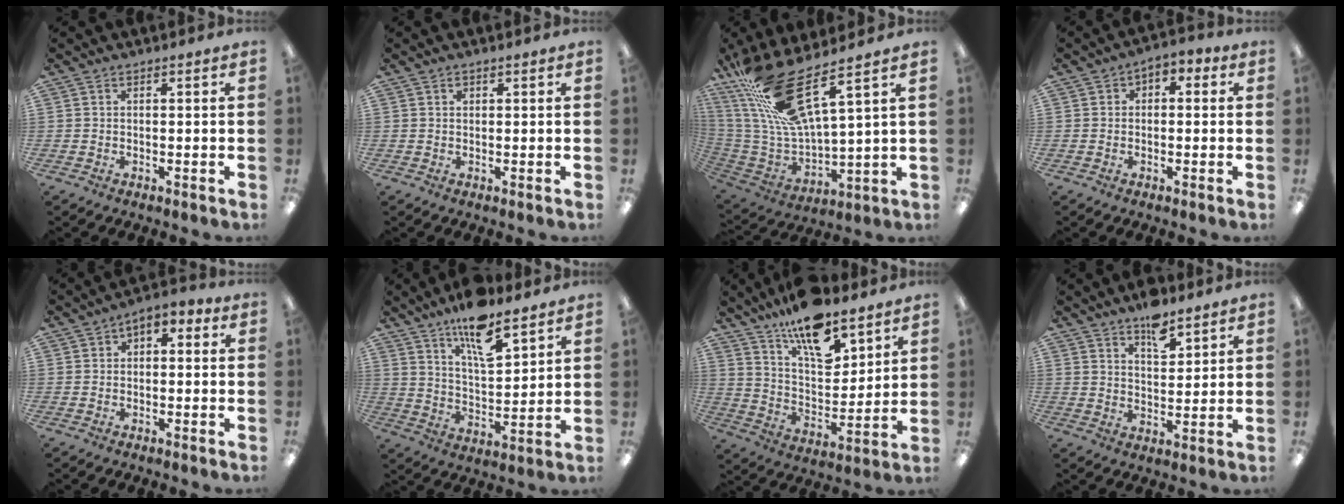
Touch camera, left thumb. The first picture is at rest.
{"total": 1.0, "force": [0.6, 0.7, 0.5], "torque": [-0.011, 0.002, 0.010]}
{"total": 21.1, "force": [13.6, 5.8, 15.1], "torque": [-0.323, -0.080, 0.229]}
{"total": 2.6, "force": [-0.6, 2.0, 1.4], "torque": [-0.017, 0.011, -0.015]}
{"total": 2.7, "force": [-0.3, 2.1, 1.7], "torque": [-0.021, 0.009, -0.010]}
{"total": 13.1, "force": [9.8, 4.1, 7.8], "torque": [-0.119, -0.056, 0.165]}
{"total": 16.1, "force": [12.1, 6.0, 8.6], "torque": [-0.145, -0.072, 0.210]}
{"total": 7.4, "force": [5.7, 3.2, 3.5], "torque": [-0.037, -0.035, 0.095]}